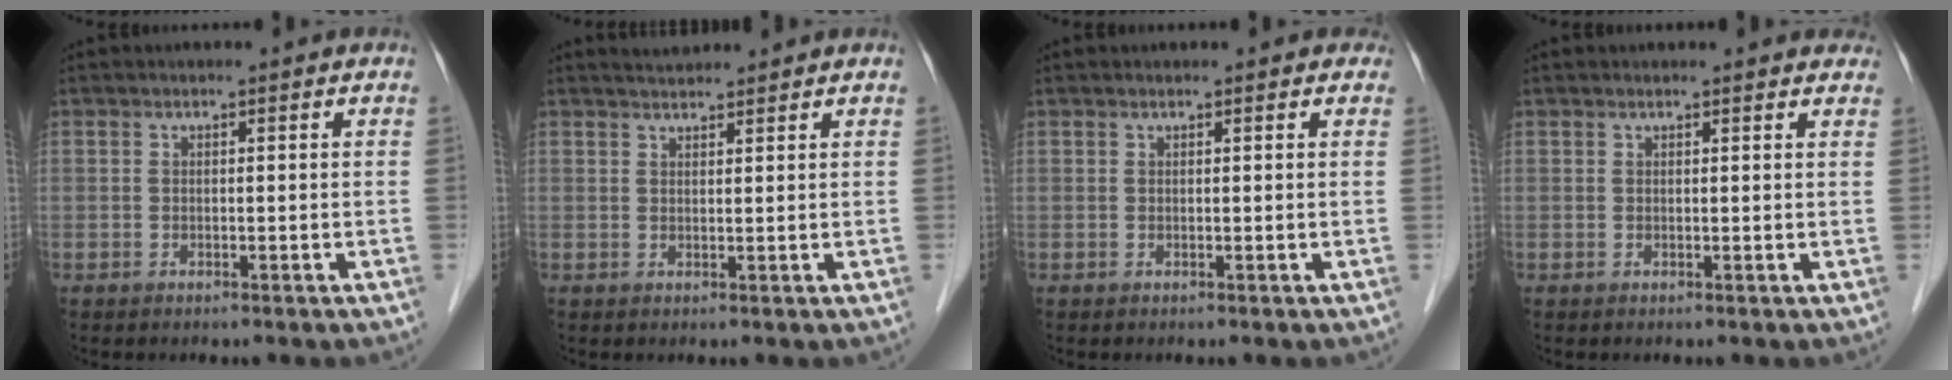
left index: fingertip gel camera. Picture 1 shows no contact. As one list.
[{"total": 2.5, "force": [2.4, 0.3, 0.5], "torque": [-0.011, 0.018, 0.043]}, {"total": 1.0, "force": [0.9, 0.5, 0.2], "torque": [-0.003, 0.008, 0.009]}, {"total": 4.0, "force": [3.7, 1.1, 0.7], "torque": [-0.001, 0.013, 0.030]}]